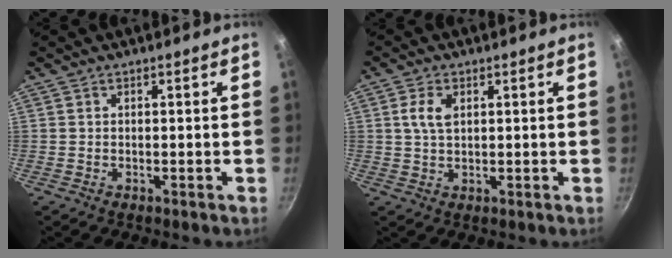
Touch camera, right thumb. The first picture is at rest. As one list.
[{"total": 4.4, "force": [1.3, 2.6, 3.4], "torque": [-0.062, 0.001, 0.023]}]